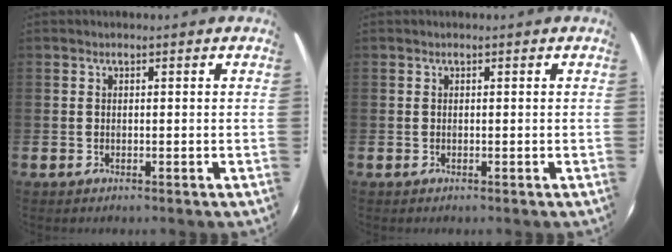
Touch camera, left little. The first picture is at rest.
{"total": 0.0}